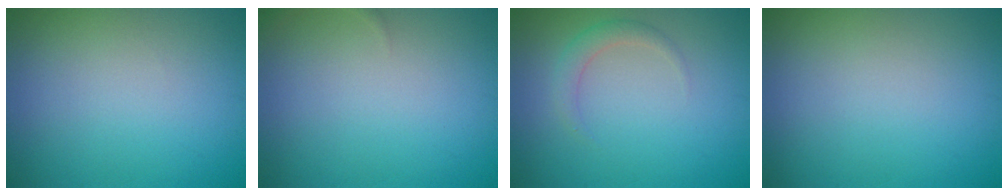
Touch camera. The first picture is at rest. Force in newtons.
{"total": 0.7, "press": 0.7, "slide": 0.1}
{"total": 1.6, "press": 1.6, "slide": 0.1}
{"total": 0.0}